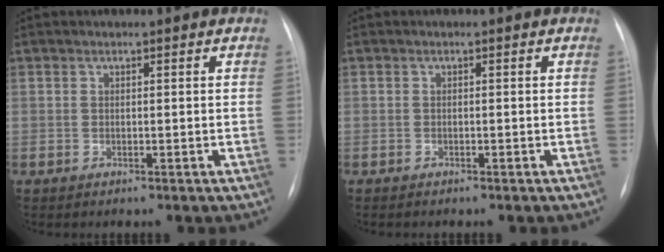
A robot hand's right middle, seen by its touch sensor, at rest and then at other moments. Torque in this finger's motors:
{"motor_torque": [0.85, -0.80, 0.11, 0.01]}